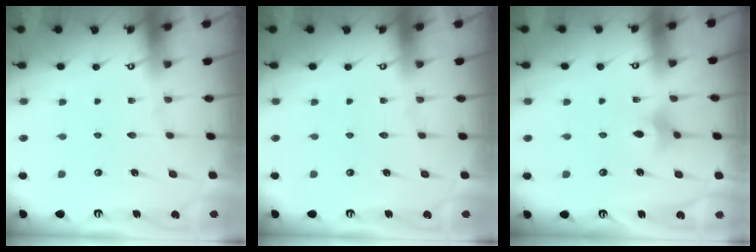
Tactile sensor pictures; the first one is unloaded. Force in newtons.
{"total": 0.0}
{"total": 5.4, "press": 5.3, "slide": 1.0}